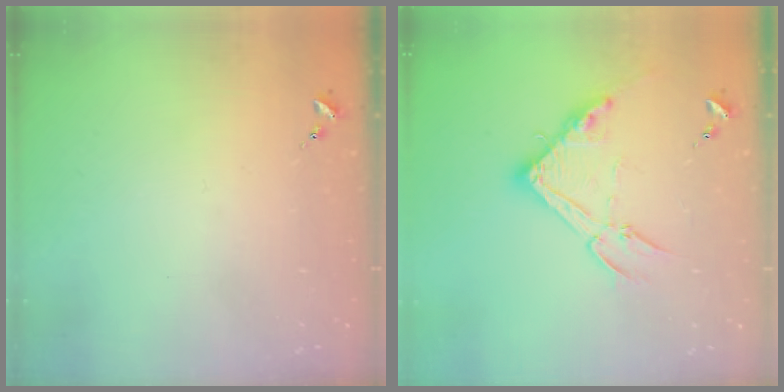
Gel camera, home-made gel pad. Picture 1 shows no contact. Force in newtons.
{"total": 16.1, "press": 16.1, "slide": 0.6}